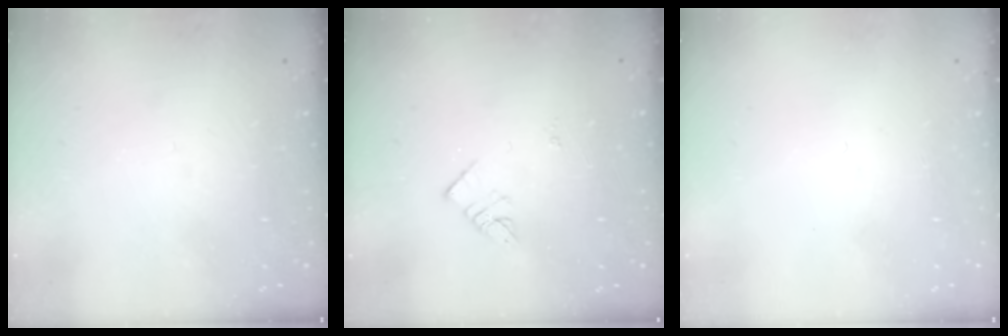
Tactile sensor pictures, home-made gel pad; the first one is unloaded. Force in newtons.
{"total": 3.3, "press": 3.3, "slide": 0.3}
{"total": 1.6, "press": 1.6, "slide": 0.1}